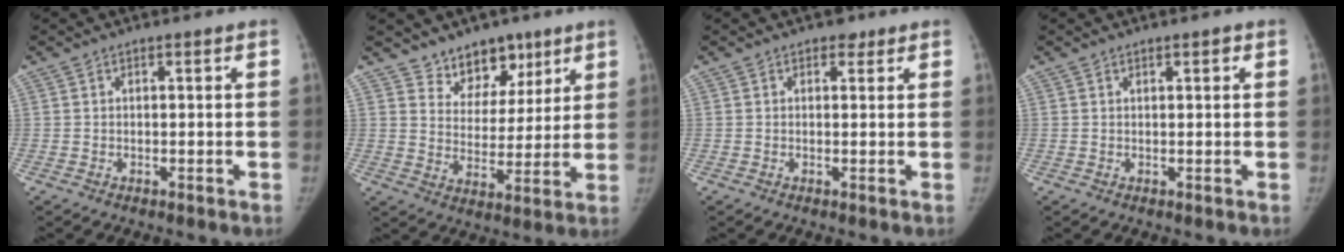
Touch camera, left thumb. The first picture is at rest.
{"total": 9.5, "force": [6.9, 6.0, 2.6], "torque": [0.013, -0.045, 0.118]}
{"total": 1.6, "force": [0.9, 1.2, 0.5], "torque": [0.005, -0.003, 0.008]}
{"total": 0.9, "force": [0.5, 0.3, 0.7], "torque": [-0.007, 0.000, 0.007]}